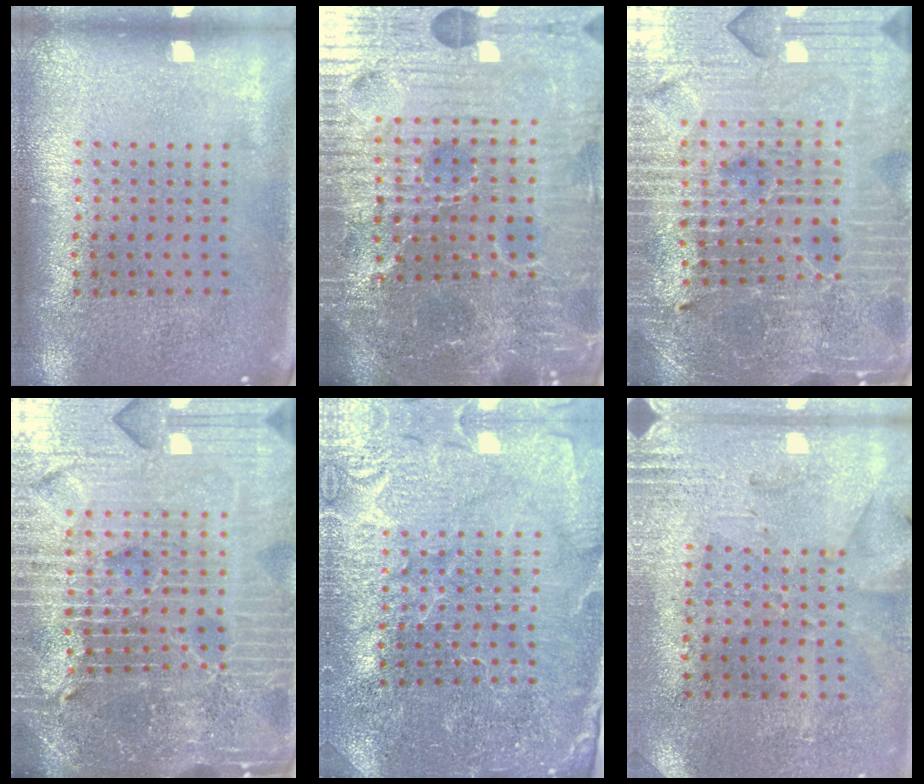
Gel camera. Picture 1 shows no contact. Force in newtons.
{"total": 6.6, "press": 6.1, "slide": 2.7}
{"total": 5.2, "press": 4.8, "slide": 1.8}
{"total": 7.1, "press": 6.2, "slide": 3.5}
{"total": 4.0, "press": 3.8, "slide": 1.3}
{"total": 2.7, "press": 2.3, "slide": 1.5}